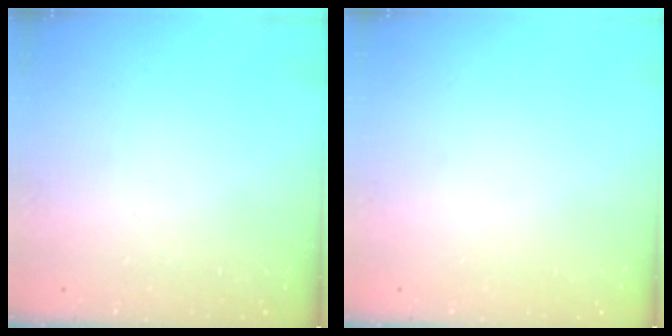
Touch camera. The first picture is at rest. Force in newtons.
{"total": 0.0}